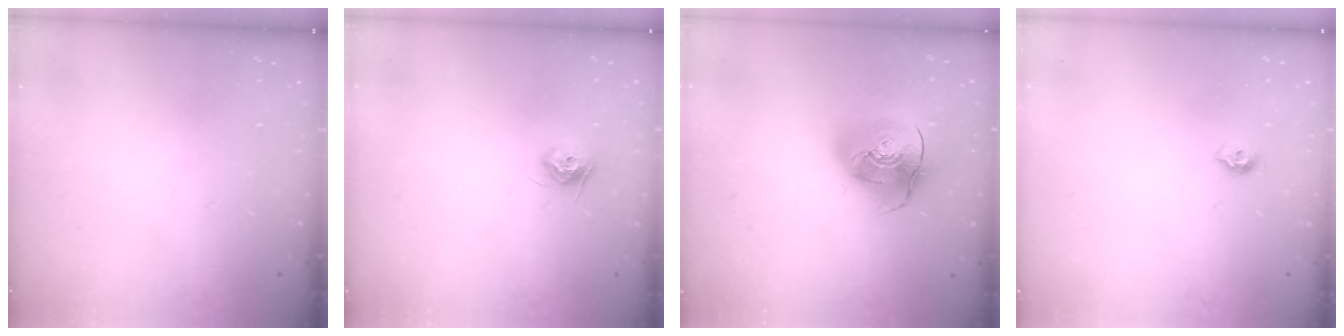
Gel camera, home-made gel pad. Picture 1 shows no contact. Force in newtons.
{"total": 8.1, "press": 8.1, "slide": 0.2}
{"total": 14.0, "press": 13.8, "slide": 2.3}
{"total": 5.8, "press": 5.7, "slide": 0.8}